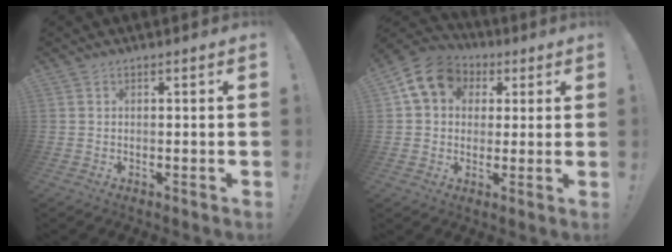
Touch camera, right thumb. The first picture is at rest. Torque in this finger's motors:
{"motor_torque": [0.87, 0.88, 0.15, 0.06, 0.04]}